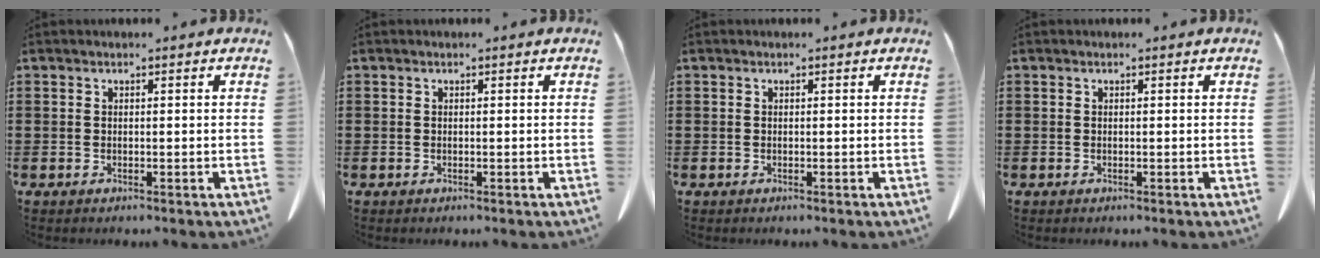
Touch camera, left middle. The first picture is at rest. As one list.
[{"total": 0.0}, {"total": 0.0}, {"total": 0.0}]